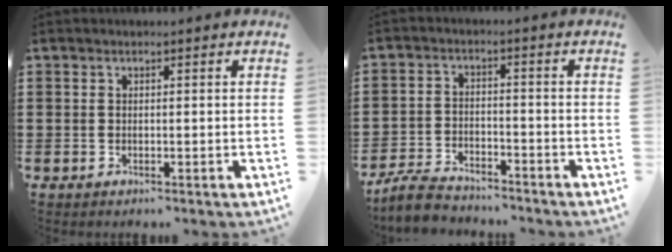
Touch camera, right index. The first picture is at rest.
{"total": 4.8, "force": [-4.6, 0.8, 1.2], "torque": [-0.042, 0.000, -0.096]}